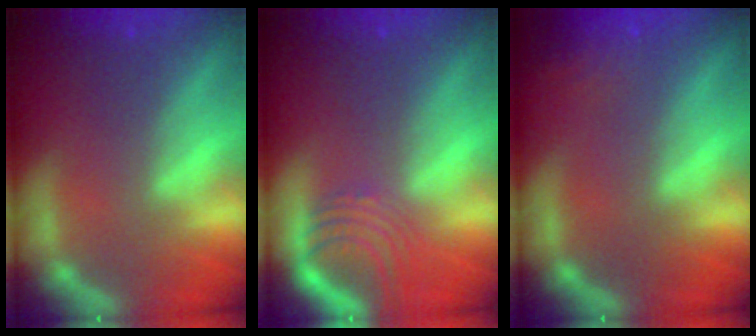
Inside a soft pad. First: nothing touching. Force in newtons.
{"total": 5.0}
{"total": 3.0}